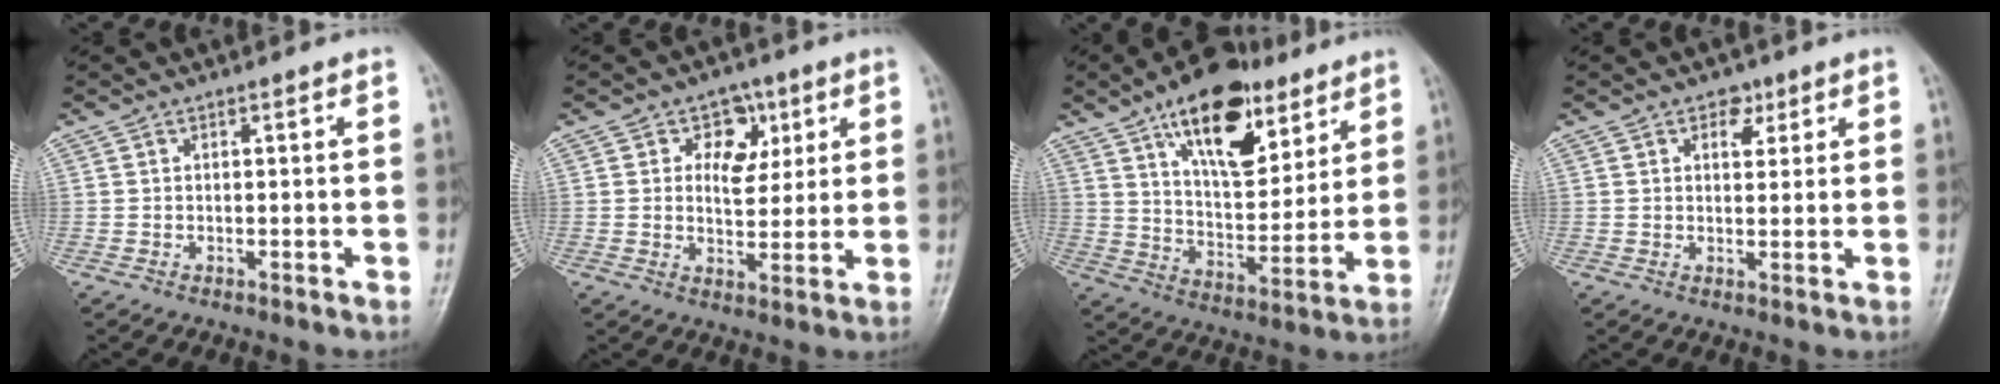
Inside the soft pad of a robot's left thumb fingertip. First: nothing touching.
{"total": 7.5, "force": [2.7, 5.7, 4.1], "torque": [-0.020, -0.006, 0.037]}
{"total": 19.6, "force": [10.9, 9.6, 13.2], "torque": [-0.158, -0.044, 0.180]}
{"total": 3.6, "force": [1.8, 2.5, 1.9], "torque": [-0.004, -0.005, 0.024]}